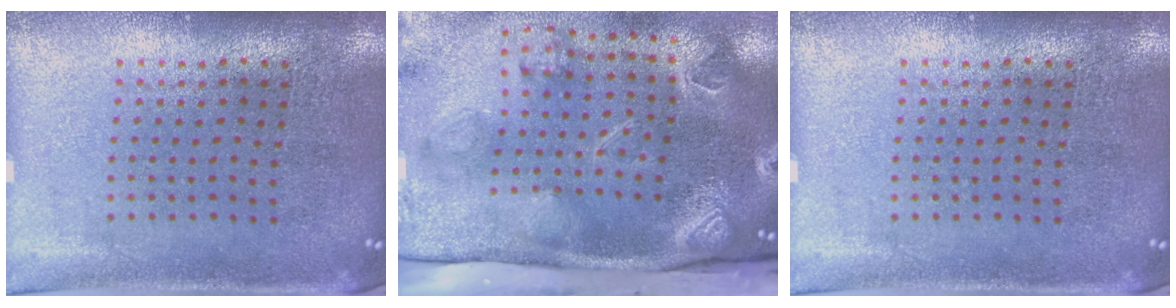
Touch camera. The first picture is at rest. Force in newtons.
{"total": 4.0, "press": 3.1, "slide": 2.5}
{"total": 0.0}